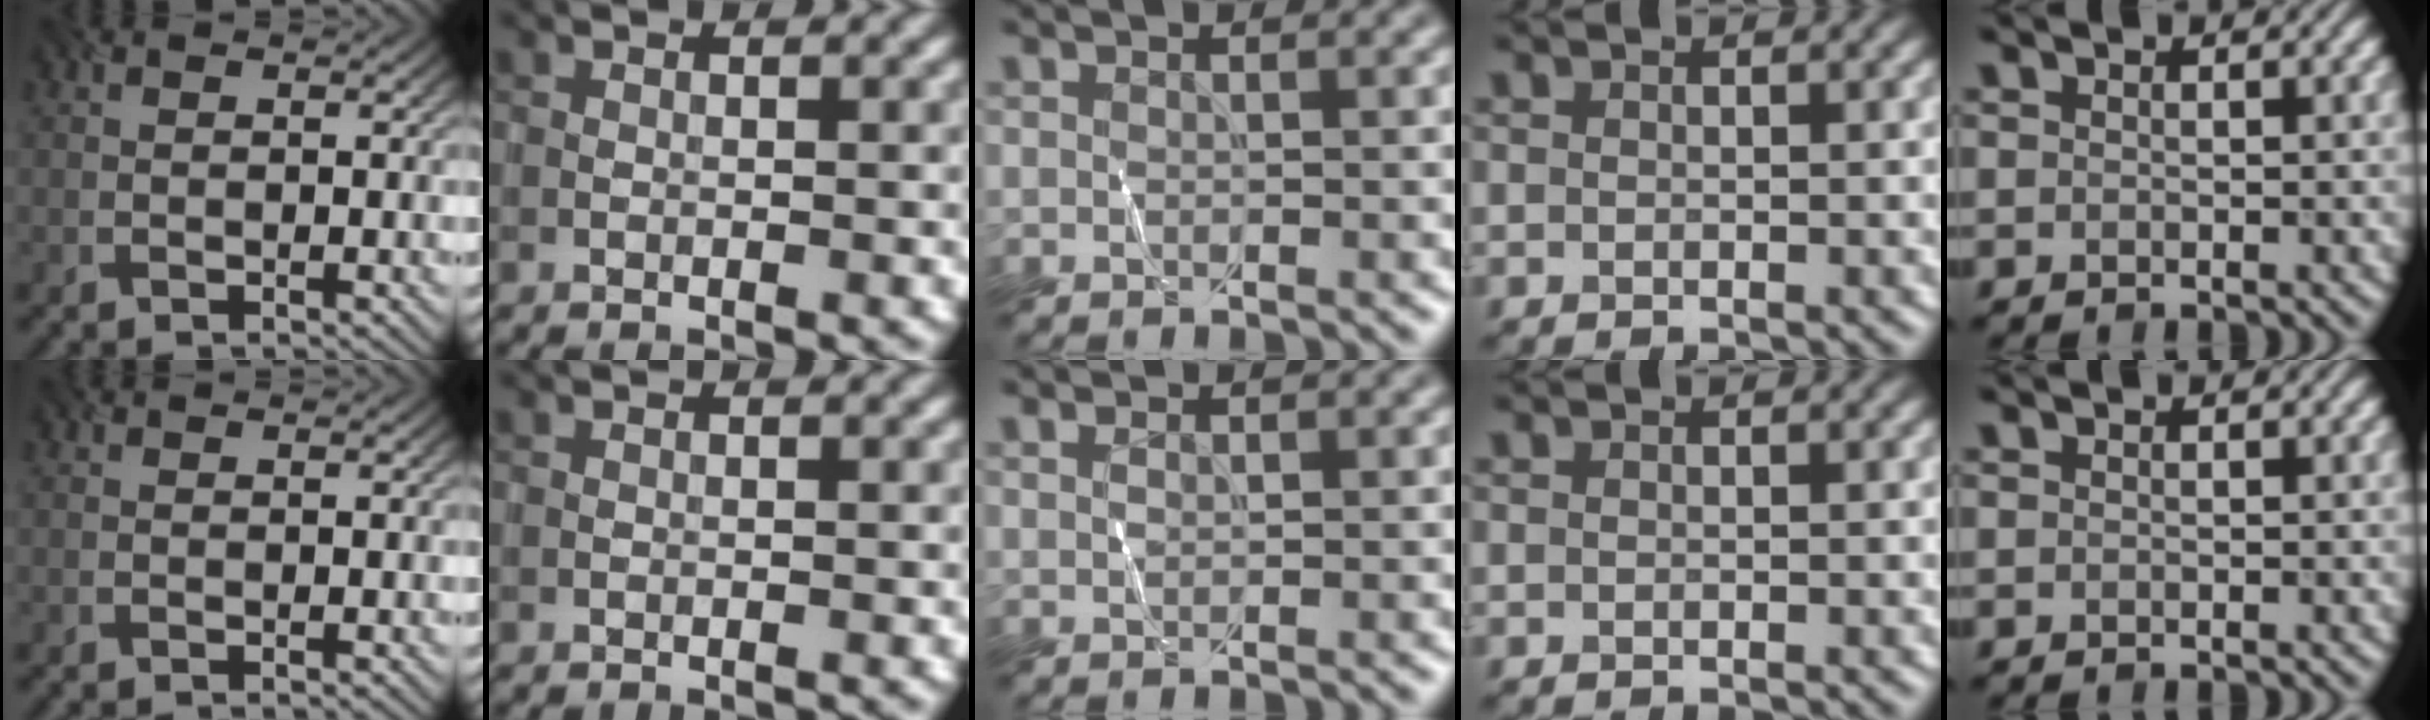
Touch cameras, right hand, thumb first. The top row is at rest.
{"thumb": {"total": 0.8, "force": [0.4, -0.4, -0.6], "torque": [0.008, -0.001, 0.005]}, "middle": {"total": 0.8, "force": [0.7, 0.2, 0.2], "torque": [-0.006, 0.003, 0.009]}}